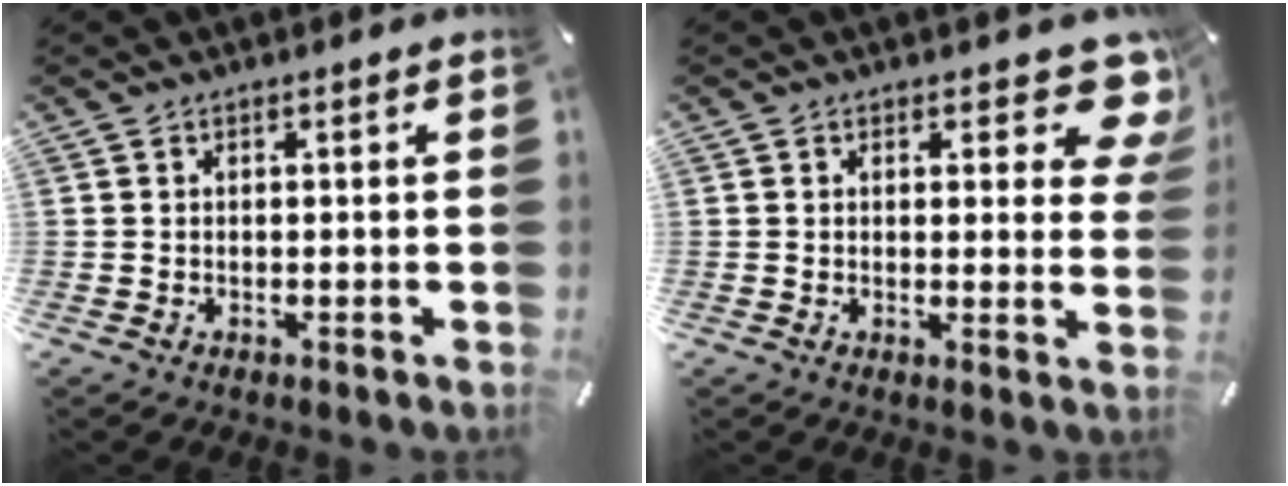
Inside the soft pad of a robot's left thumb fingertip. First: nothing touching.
{"total": 8.7, "force": [4.9, 3.9, 6.0], "torque": [-0.060, -0.029, 0.080]}